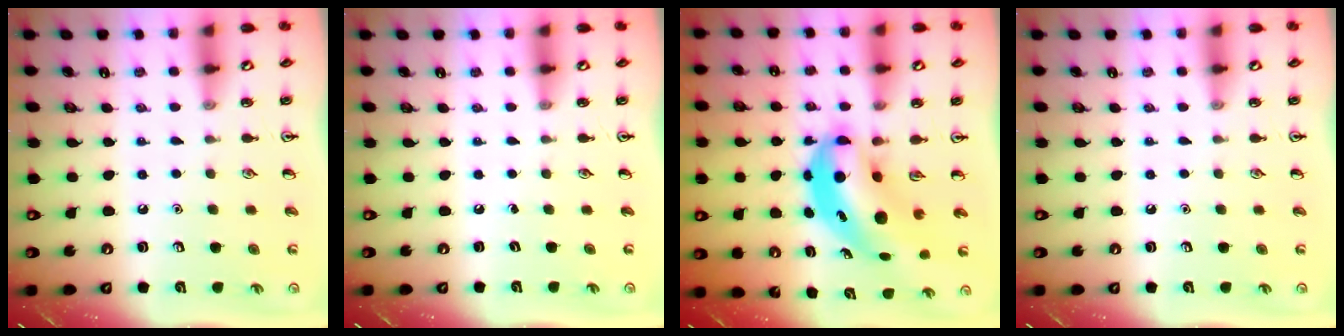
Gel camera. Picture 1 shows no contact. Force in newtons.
{"total": 0.0}
{"total": 8.2, "press": 7.9, "slide": 2.1}
{"total": 0.0}